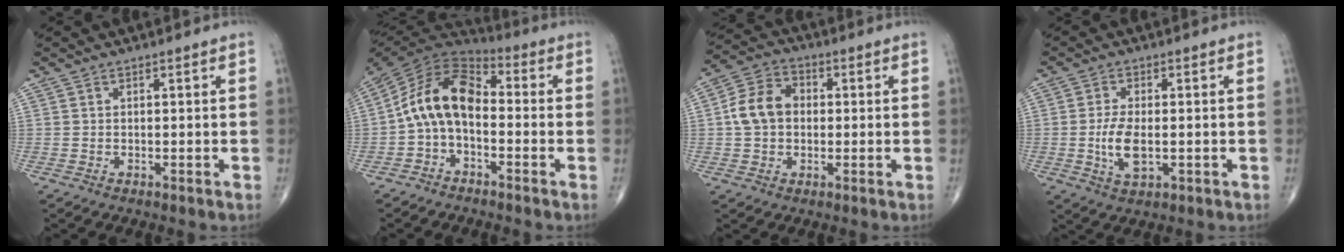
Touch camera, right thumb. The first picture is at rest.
{"total": 12.5, "force": [-1.5, 7.7, 9.8], "torque": [-0.169, 0.052, -0.043]}
{"total": 8.8, "force": [0.3, 6.7, 5.7], "torque": [-0.098, 0.025, -0.003]}
{"total": 6.2, "force": [-0.8, 2.9, 5.5], "torque": [-0.109, -0.006, -0.013]}